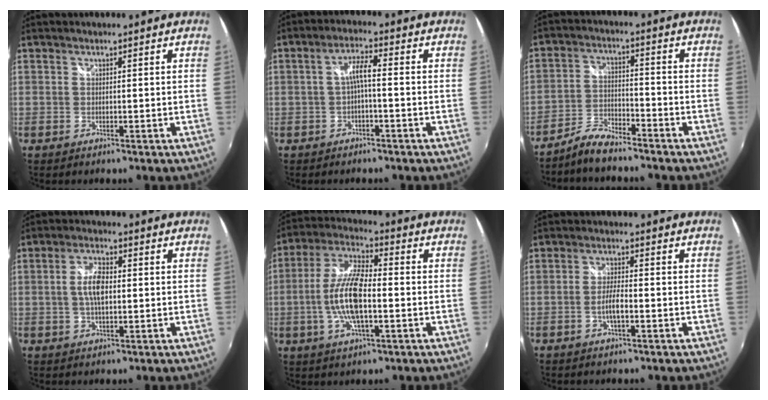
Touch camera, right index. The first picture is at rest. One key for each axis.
{"total": 3.6, "fx": -1.0, "fy": 0.4, "fz": 3.5, "tx": -0.069, "ty": 0.009, "tz": -0.018}
{"total": 6.0, "fx": -5.4, "fy": 1.3, "fz": 2.4, "tx": -0.059, "ty": 0.006, "tz": -0.103}
{"total": 5.9, "fx": 0.0, "fy": 2.7, "fz": 5.3, "tx": -0.102, "ty": 0.006, "tz": 0.001}
{"total": 12.9, "fx": -2.3, "fy": 4.2, "fz": 12.0, "tx": -0.248, "ty": 0.002, "tz": -0.046}
{"total": 3.7, "fx": -1.4, "fy": 0.6, "fz": 3.4, "tx": -0.072, "ty": 0.002, "tz": -0.025}